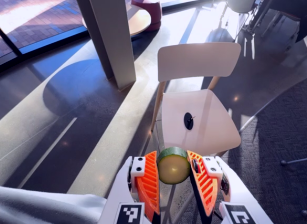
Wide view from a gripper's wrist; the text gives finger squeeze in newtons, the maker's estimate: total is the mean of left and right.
{"total": 11.4, "left": 11.8, "right": 11.0}